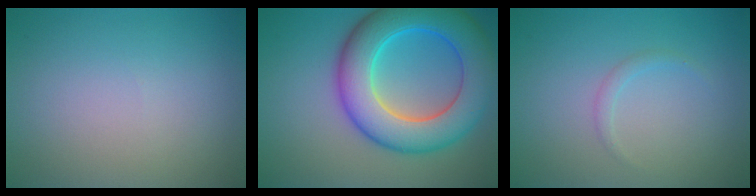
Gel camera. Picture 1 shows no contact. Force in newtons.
{"total": 10.5, "press": 10.5, "slide": 0.3}
{"total": 0.9, "press": 0.9, "slide": 0.0}